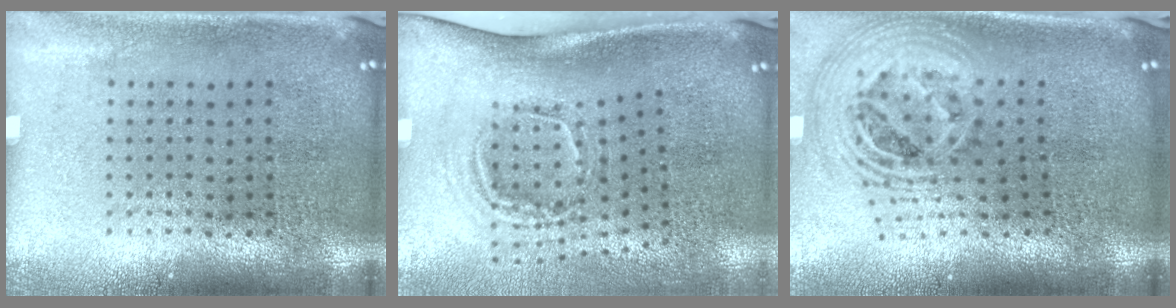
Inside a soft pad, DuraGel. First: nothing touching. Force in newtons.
{"total": 2.1, "press": 1.3, "slide": 1.6}
{"total": 2.5, "press": 1.8, "slide": 1.7}